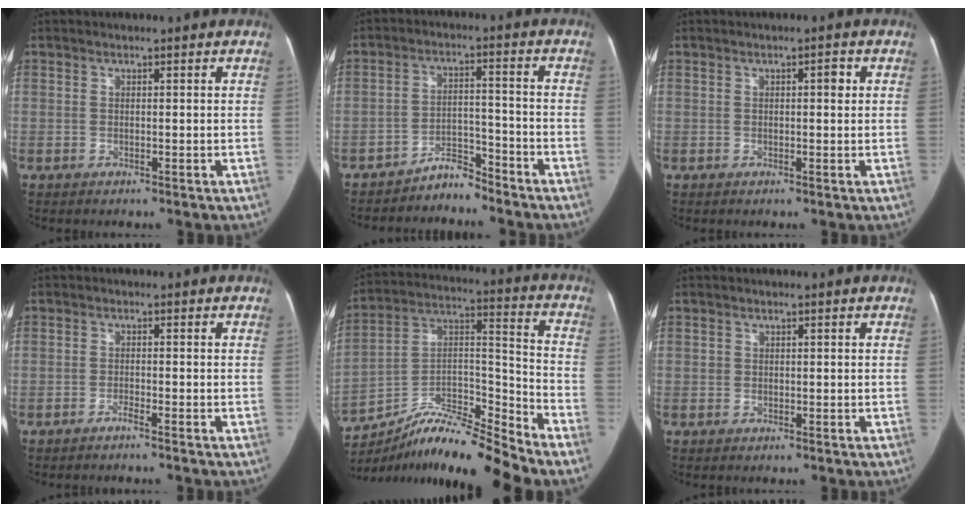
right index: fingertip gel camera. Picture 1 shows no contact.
{"total": 4.8, "force": [-4.6, 1.3, 0.7], "torque": [-0.007, 0.015, -0.077]}
{"total": 1.6, "force": [0.3, 0.7, 1.4], "torque": [-0.020, 0.012, 0.006]}
{"total": 1.2, "force": [-1.1, -0.1, 0.5], "torque": [-0.010, 0.001, -0.021]}
{"total": 15.2, "force": [-13.8, -0.1, 6.5], "torque": [-0.105, 0.059, -0.236]}
{"total": 0.8, "force": [0.1, 0.8, 0.2], "torque": [-0.002, 0.010, 0.002]}